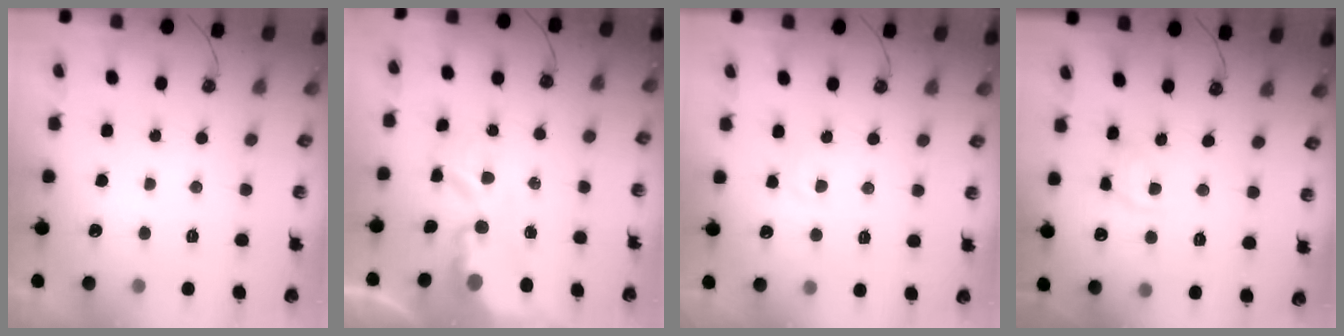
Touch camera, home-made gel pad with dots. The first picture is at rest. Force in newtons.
{"total": 4.7, "press": 4.7, "slide": 0.2}
{"total": 3.9, "press": 3.9, "slide": 0.6}
{"total": 8.5, "press": 8.5, "slide": 0.7}